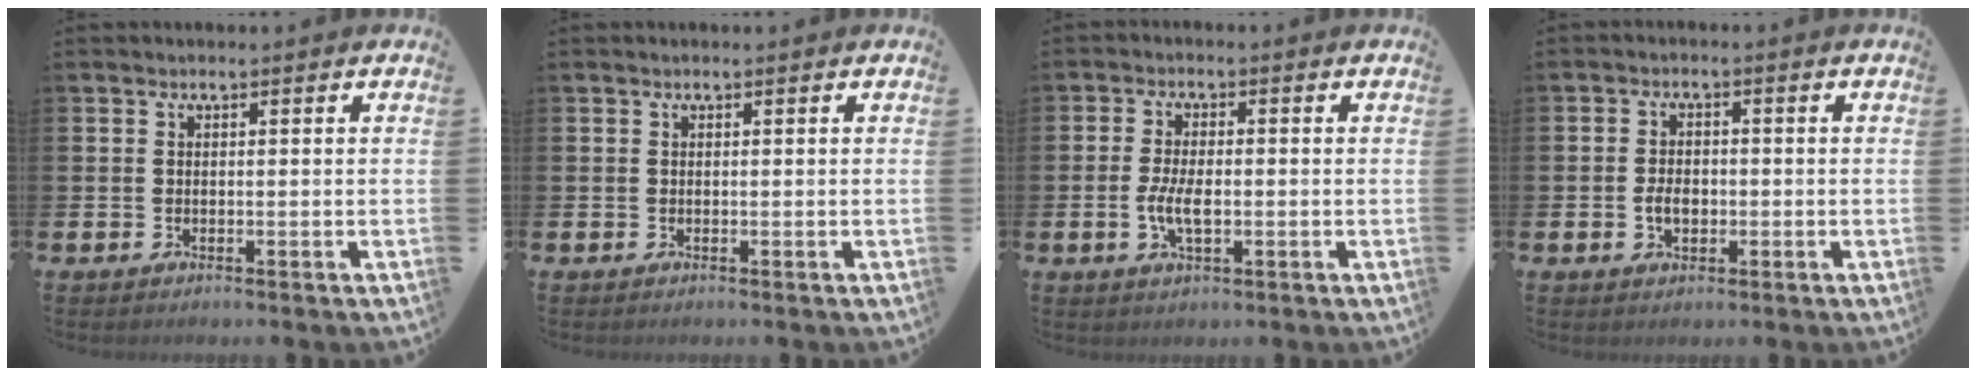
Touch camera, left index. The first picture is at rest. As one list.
[{"total": 0.0}, {"total": 4.2, "force": [-0.7, 1.8, 3.7], "torque": [-0.069, 0.000, -0.014]}, {"total": 2.9, "force": [-0.6, 1.9, 2.0], "torque": [-0.021, -0.004, -0.016]}]